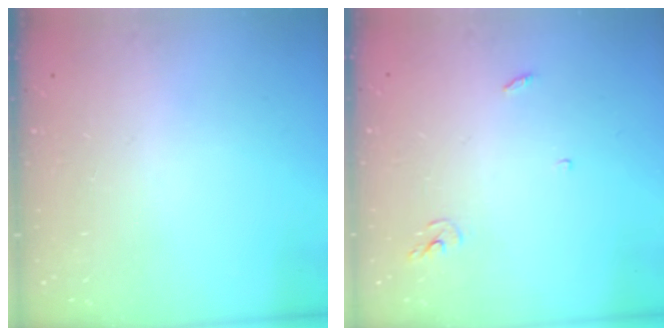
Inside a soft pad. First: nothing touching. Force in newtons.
{"total": 3.3, "press": 3.2, "slide": 0.3}